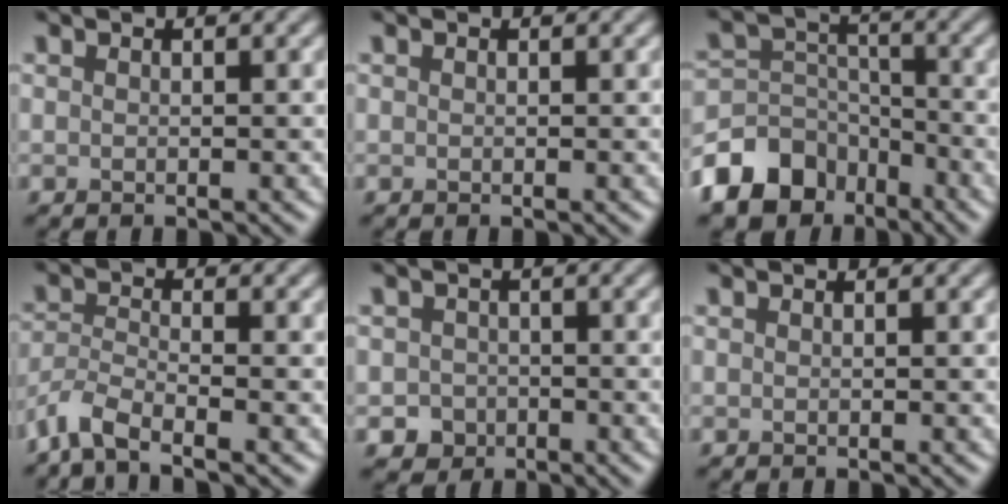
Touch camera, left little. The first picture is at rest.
{"total": 0.0}
{"total": 8.9, "force": [-5.9, 6.0, 2.9], "torque": [-0.049, 0.004, -0.118]}
{"total": 3.9, "force": [-3.0, 0.9, 2.3], "torque": [-0.049, -0.007, -0.072]}
{"total": 1.9, "force": [-0.8, 1.7, 0.3], "torque": [0.005, -0.002, -0.015]}
{"total": 0.0}